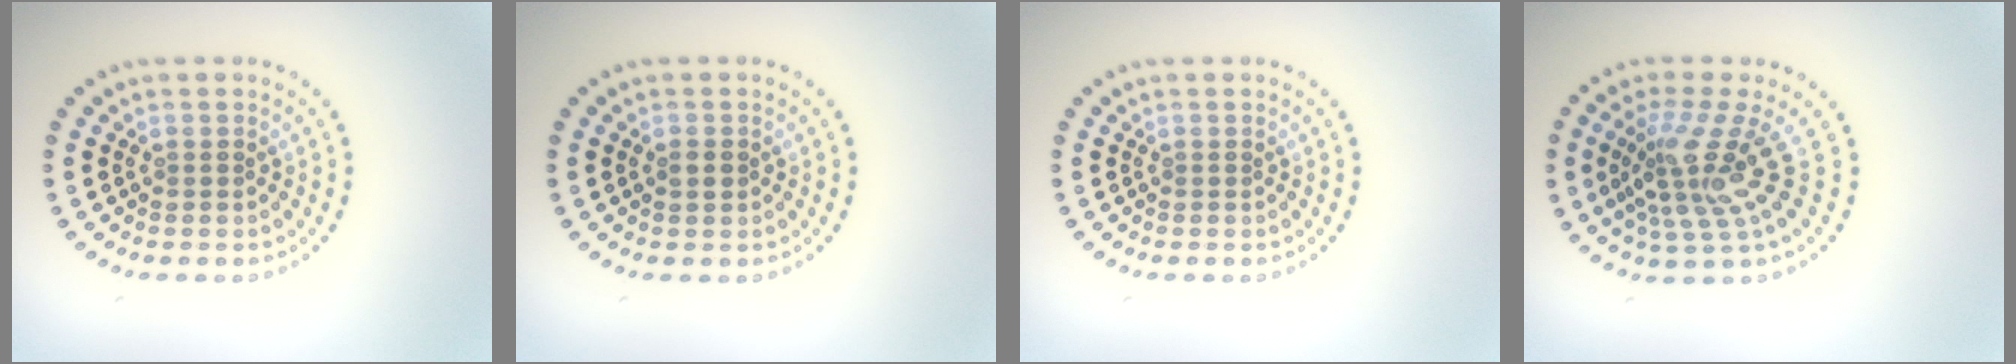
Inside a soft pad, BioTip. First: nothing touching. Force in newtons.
{"total": 1.2, "press": 1.2, "slide": 0.1}
{"total": 0.0}
{"total": 4.7, "press": 3.1, "slide": 3.6}